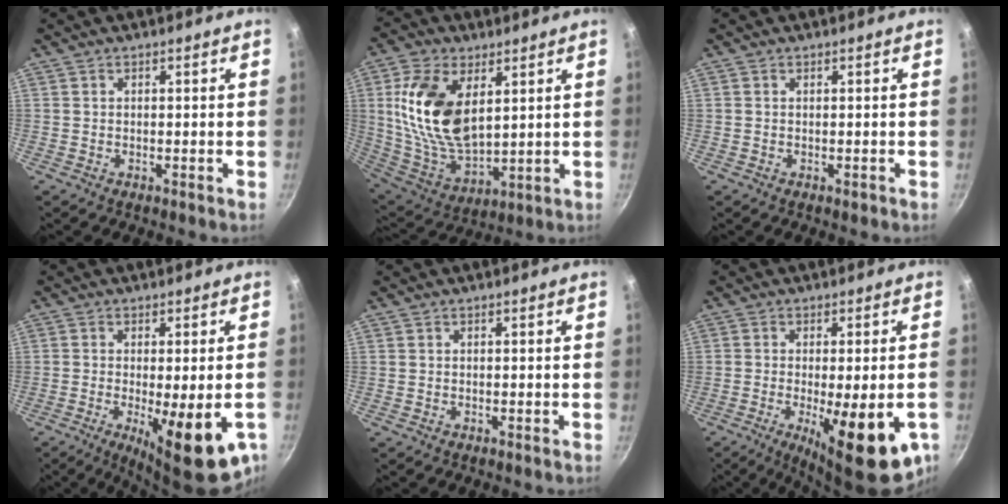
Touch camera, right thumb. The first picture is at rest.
{"total": 18.4, "force": [5.0, 10.3, 14.4], "torque": [-0.267, -0.027, 0.109]}
{"total": 0.8, "force": [-0.1, 0.5, 0.6], "torque": [-0.007, 0.001, -0.002]}
{"total": 14.0, "force": [-5.1, 3.7, 12.5], "torque": [-0.167, -0.013, -0.063]}
{"total": 0.0}
{"total": 16.4, "force": [-5.9, 4.8, 14.6], "torque": [-0.185, -0.008, -0.073]}